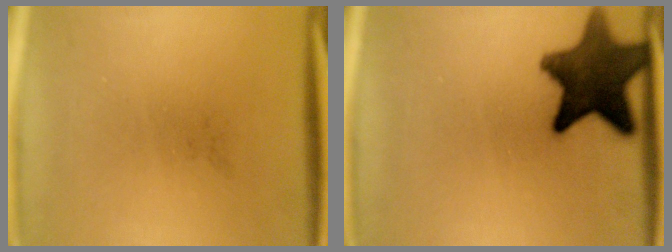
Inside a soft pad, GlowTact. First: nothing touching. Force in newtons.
{"total": 12.3}